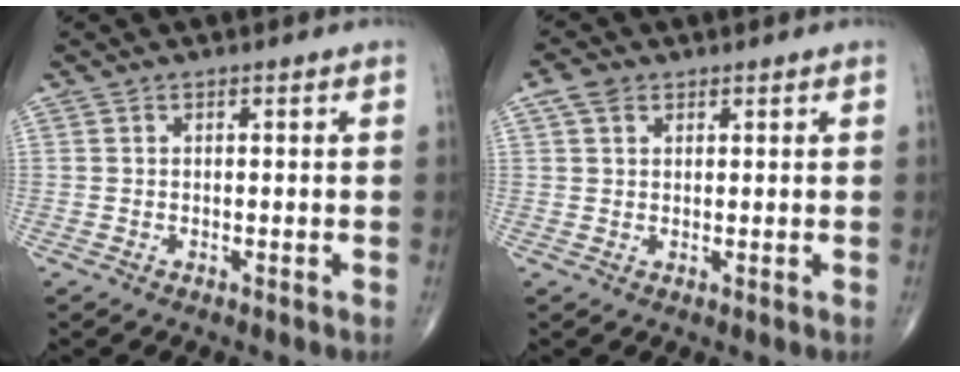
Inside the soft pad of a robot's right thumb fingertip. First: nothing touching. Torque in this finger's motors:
{"motor_torque": [-0.33, 0.30, 0.18, 0.10, 0.06]}